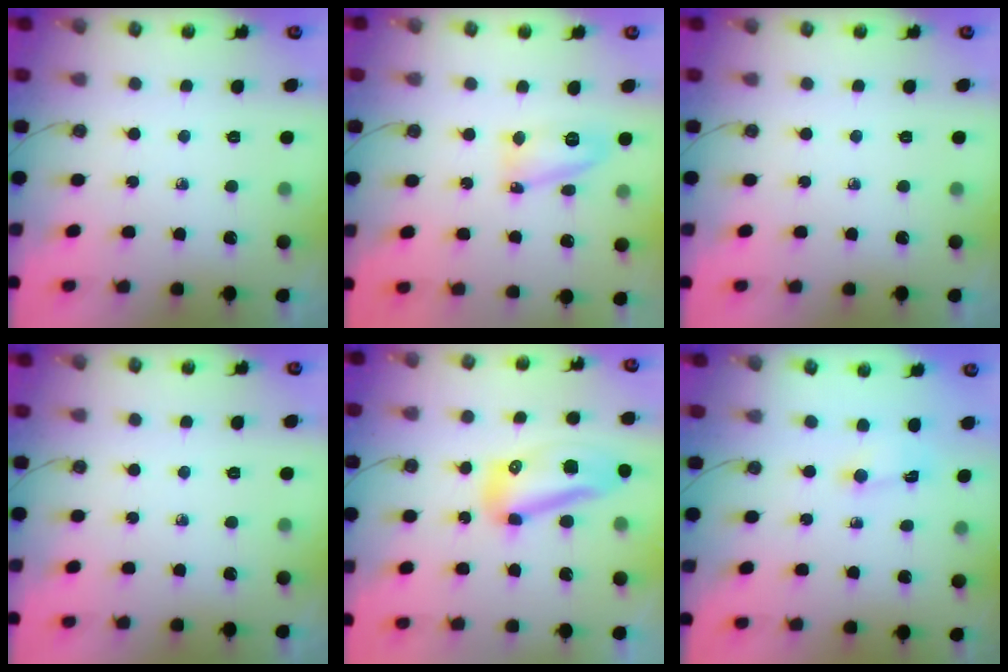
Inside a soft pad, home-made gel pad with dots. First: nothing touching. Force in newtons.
{"total": 11.5, "press": 11.5, "slide": 0.9}
{"total": 0.0}
{"total": 0.0}
{"total": 11.8, "press": 11.7, "slide": 1.5}
{"total": 0.5, "press": 0.5, "slide": 0.2}